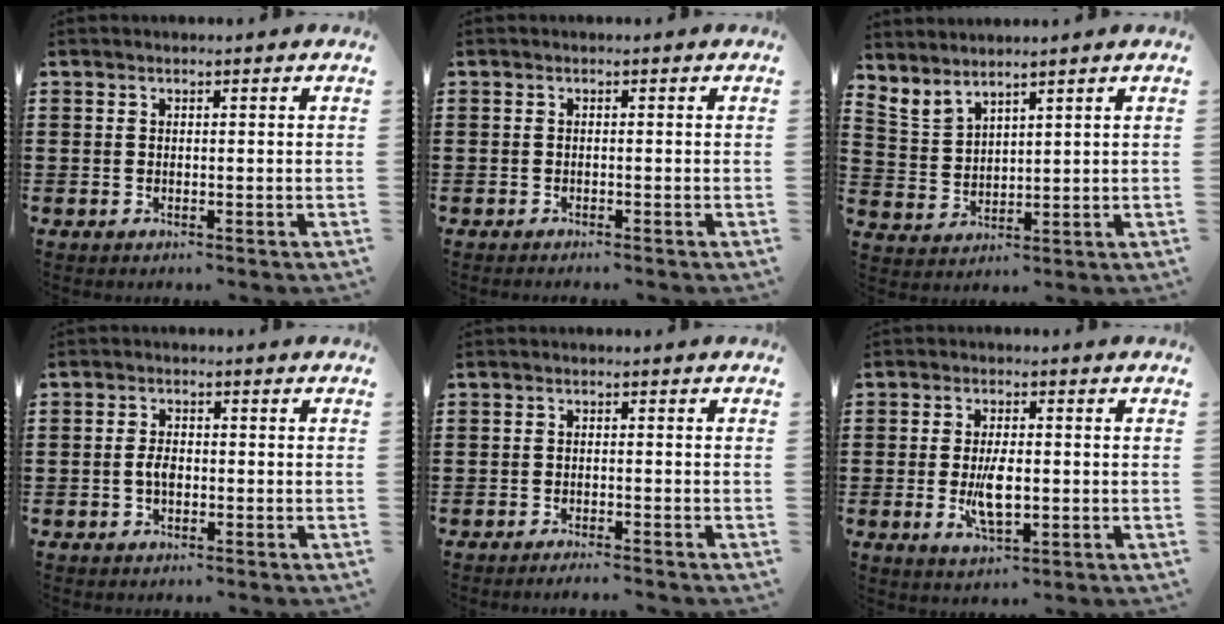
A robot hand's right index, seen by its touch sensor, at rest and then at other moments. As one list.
[{"total": 0.6, "force": [-0.6, 0.0, 0.0], "torque": [-0.003, -0.002, -0.011]}, {"total": 3.2, "force": [3.1, 0.7, 0.1], "torque": [-0.017, -0.006, 0.061]}, {"total": 2.2, "force": [-0.5, 1.2, 1.8], "torque": [-0.044, -0.003, -0.010]}, {"total": 1.4, "force": [-1.4, -0.1, 0.3], "torque": [-0.006, 0.003, -0.027]}, {"total": 6.0, "force": [-0.8, 2.3, 5.5], "torque": [-0.103, -0.011, -0.015]}]